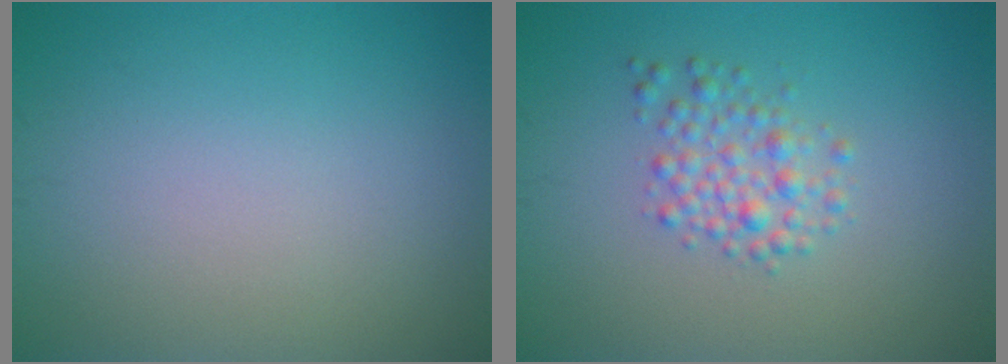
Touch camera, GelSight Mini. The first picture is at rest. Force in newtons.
{"total": 2.6, "press": 2.6, "slide": 0.1}